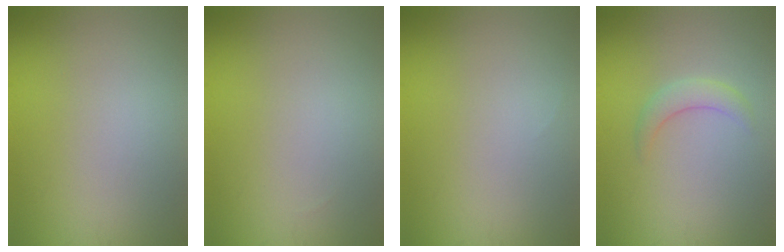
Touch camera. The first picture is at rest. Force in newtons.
{"total": 0.0}
{"total": 0.0}
{"total": 1.9, "press": 1.9, "slide": 0.1}